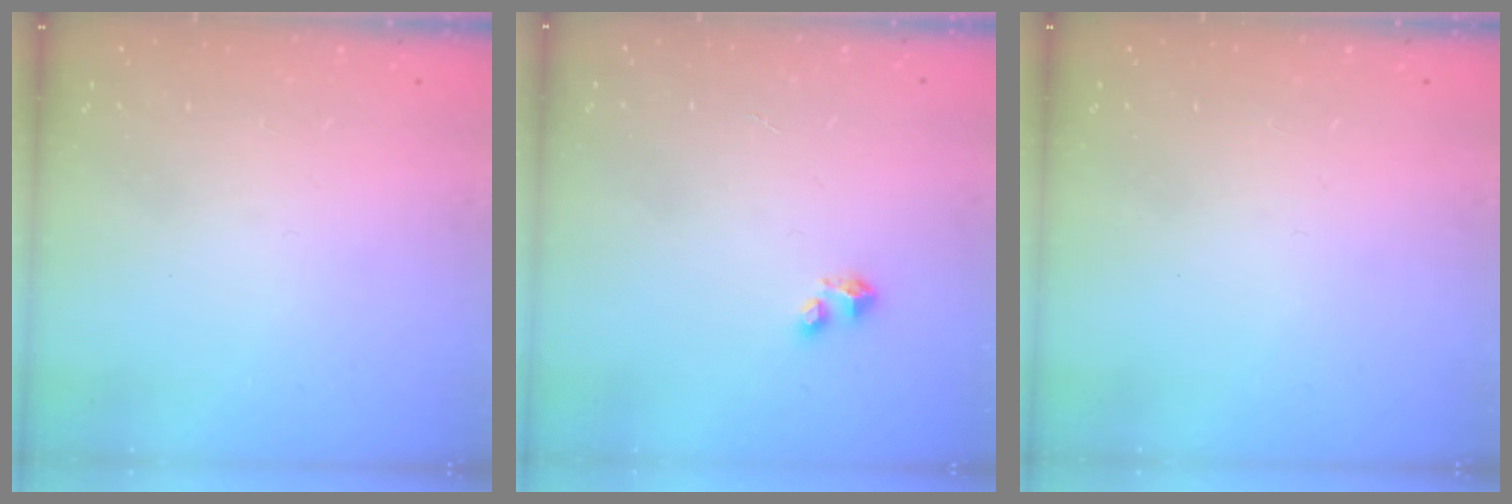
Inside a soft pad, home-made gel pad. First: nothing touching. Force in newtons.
{"total": 3.5, "press": 3.4, "slide": 0.5}
{"total": 0.0}